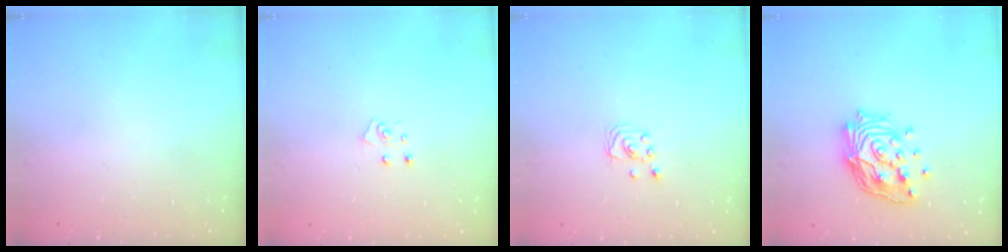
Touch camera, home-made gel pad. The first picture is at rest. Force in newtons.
{"total": 4.9, "press": 4.8, "slide": 0.4}
{"total": 2.2, "press": 2.2, "slide": 0.2}
{"total": 18.0, "press": 17.9, "slide": 2.4}